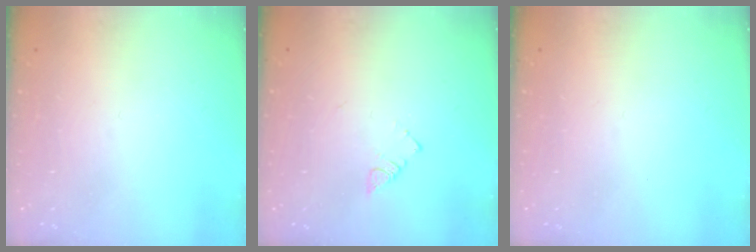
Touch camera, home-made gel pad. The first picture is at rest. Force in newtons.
{"total": 2.7, "press": 2.7, "slide": 0.4}
{"total": 0.0}